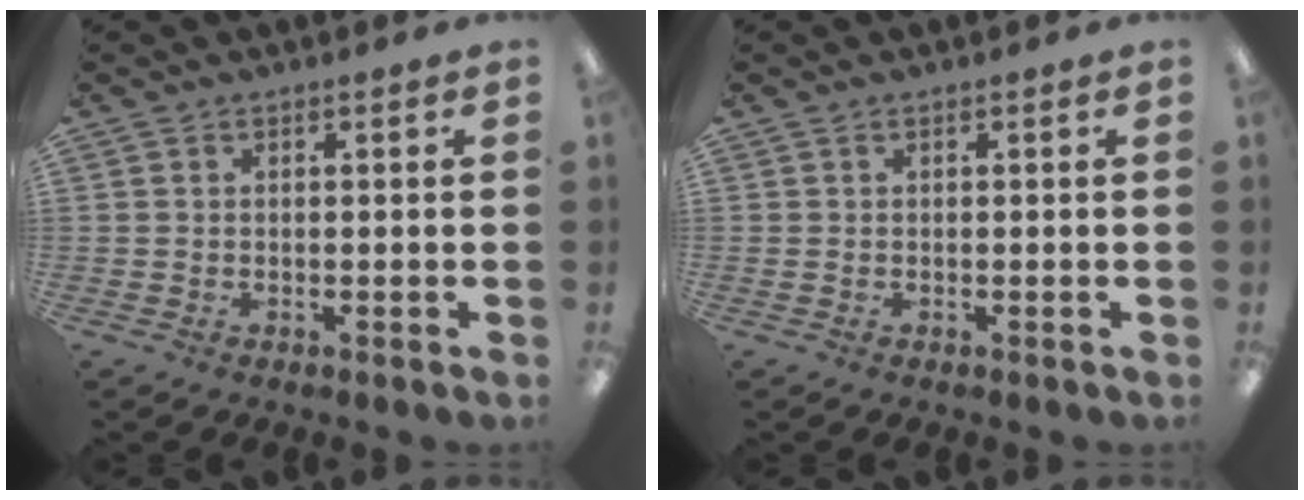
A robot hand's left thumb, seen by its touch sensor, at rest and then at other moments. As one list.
[{"total": 0.0}]